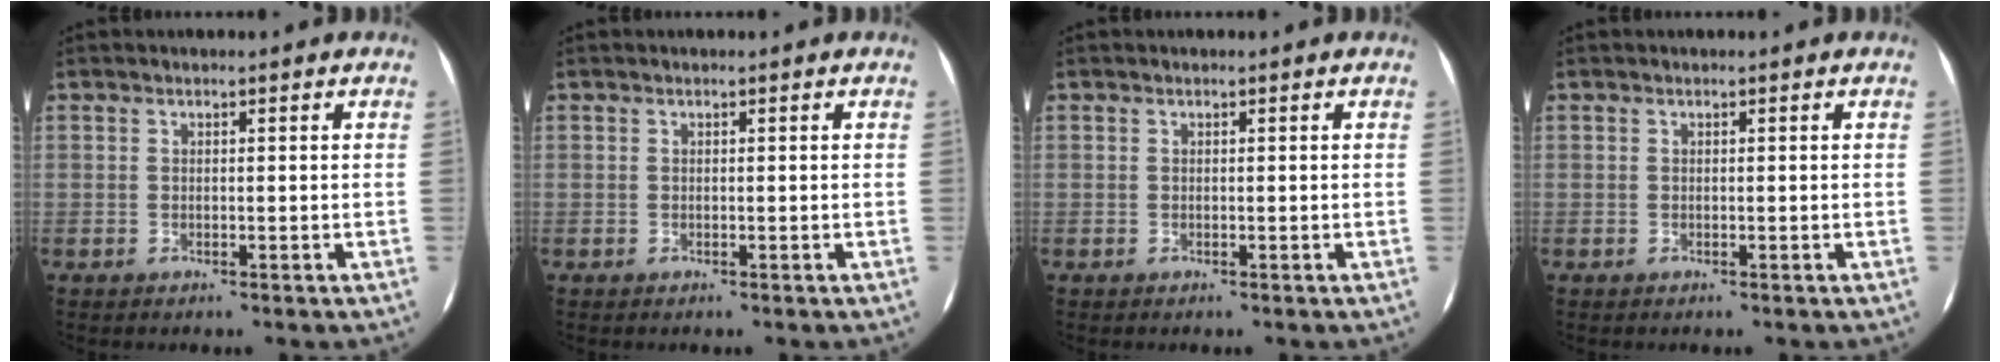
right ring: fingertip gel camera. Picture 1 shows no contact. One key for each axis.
{"total": 0.0}
{"total": 0.0}
{"total": 0.0}